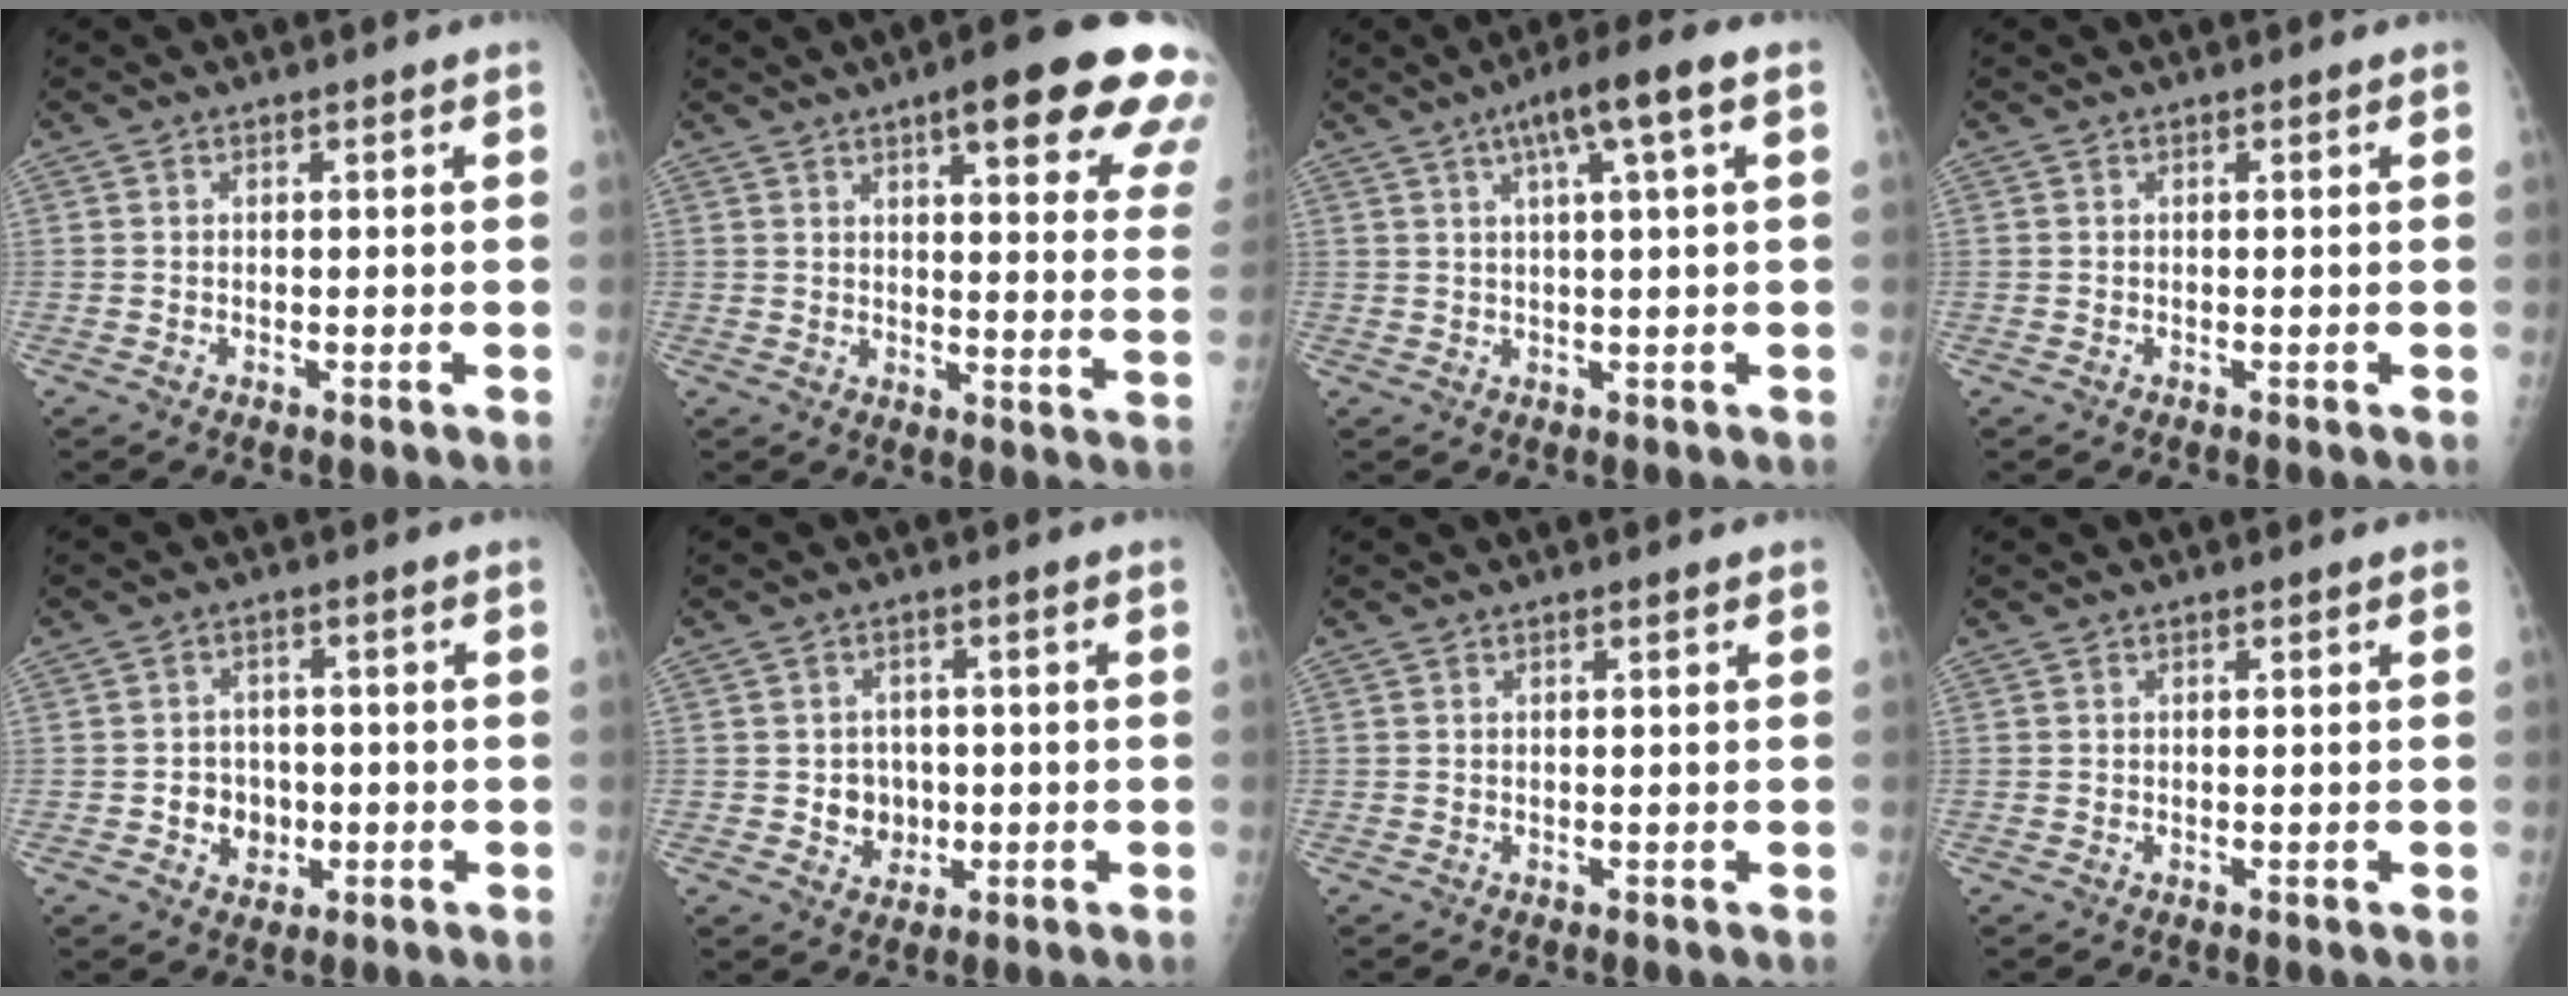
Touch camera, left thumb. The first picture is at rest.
{"total": 21.0, "force": [12.5, 4.7, 16.3], "torque": [-0.181, -0.035, 0.142]}
{"total": 7.9, "force": [3.2, 0.3, 7.2], "torque": [-0.127, 0.016, 0.053]}
{"total": 0.0}
{"total": 5.0, "force": [-1.2, 4.4, 2.1], "torque": [-0.003, 0.011, -0.017]}
{"total": 4.8, "force": [-0.6, 4.4, 1.9], "torque": [0.002, 0.009, -0.005]}
{"total": 0.0}
{"total": 0.0}